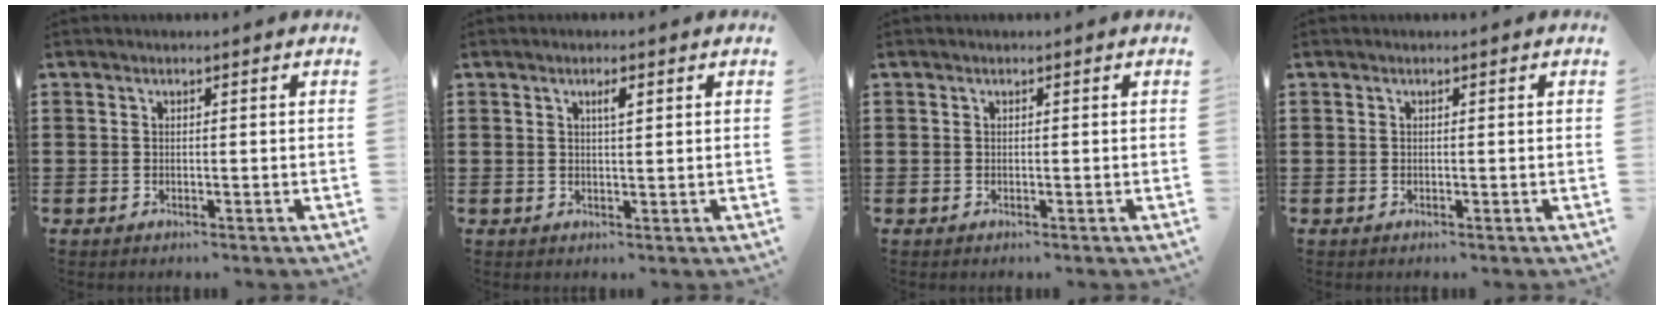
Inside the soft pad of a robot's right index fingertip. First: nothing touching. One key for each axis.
{"total": 1.8, "fx": 0.8, "fy": 0.4, "fz": 1.6, "tx": -0.024, "ty": 0.000, "tz": 0.011}
{"total": 0.0}
{"total": 0.0}